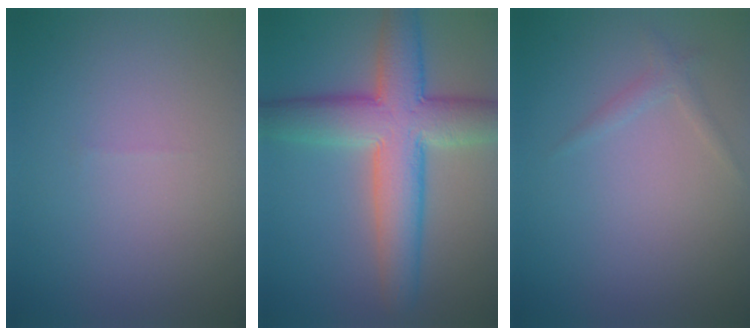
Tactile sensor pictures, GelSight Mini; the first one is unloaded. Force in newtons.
{"total": 9.0, "press": 9.0, "slide": 0.2}
{"total": 1.0, "press": 1.0, "slide": 0.0}